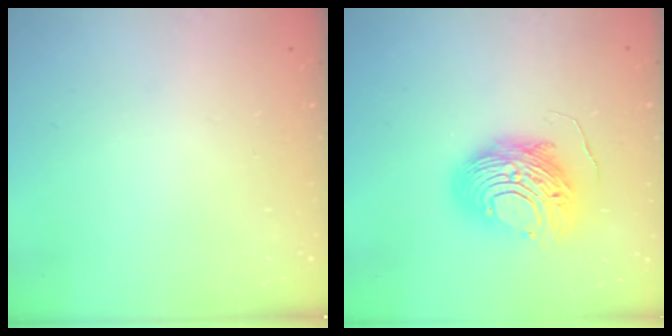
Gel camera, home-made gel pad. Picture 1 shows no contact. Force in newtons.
{"total": 11.6, "press": 11.6, "slide": 0.9}